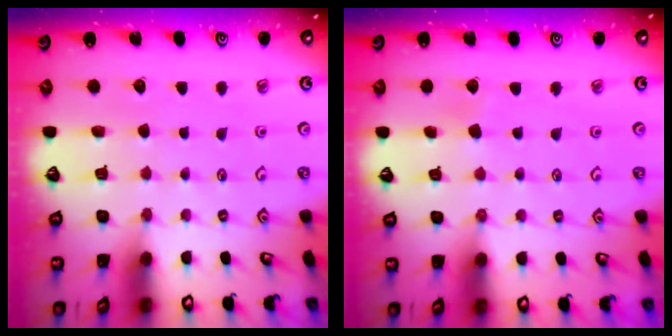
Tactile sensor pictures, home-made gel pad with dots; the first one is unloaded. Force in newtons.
{"total": 2.9, "press": 2.9, "slide": 0.3}